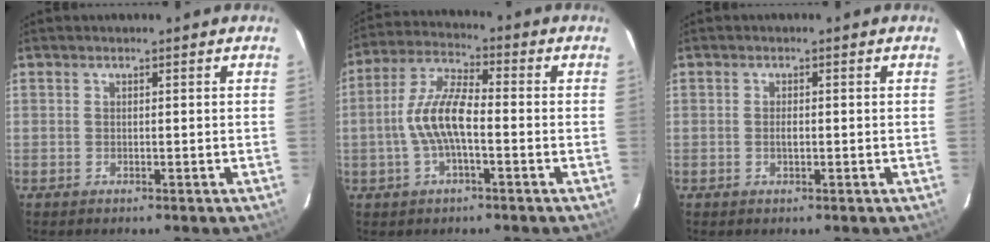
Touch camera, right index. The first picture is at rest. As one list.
[{"total": 9.8, "force": [-1.9, 3.2, 9.1], "torque": [-0.193, 0.011, -0.038]}, {"total": 1.4, "force": [-0.2, 0.6, 1.2], "torque": [-0.023, 0.001, -0.003]}]